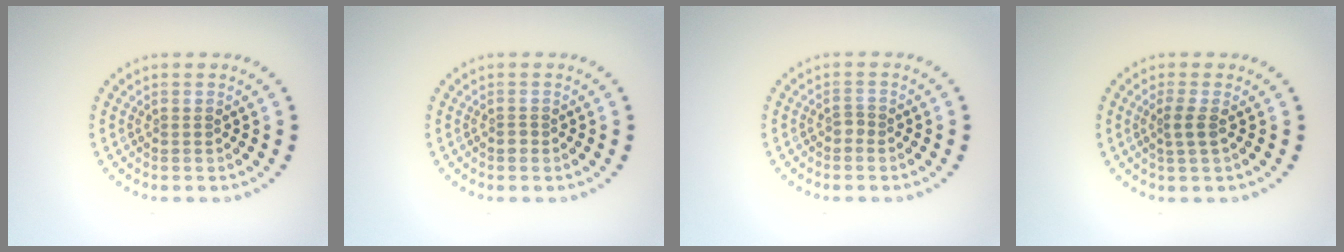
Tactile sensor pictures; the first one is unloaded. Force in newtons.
{"total": 0.6, "press": 0.4, "slide": 0.5}
{"total": 0.9, "press": 0.6, "slide": 0.7}
{"total": 1.6, "press": 1.3, "slide": 0.9}